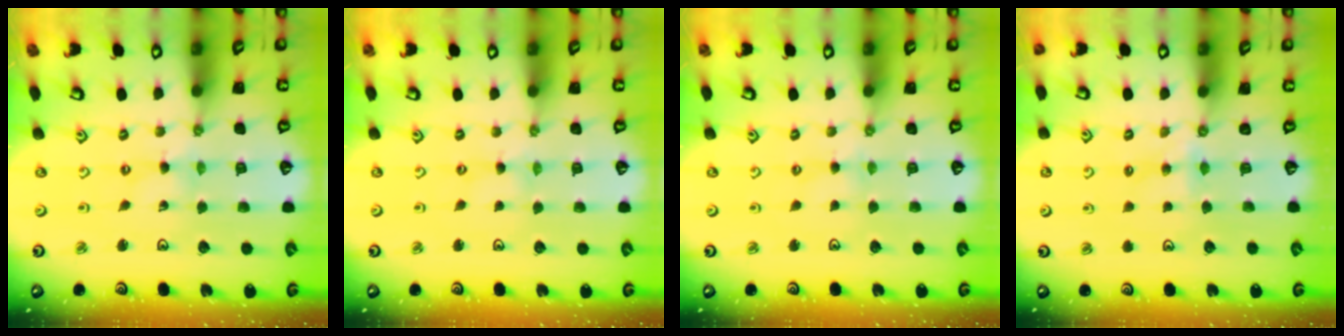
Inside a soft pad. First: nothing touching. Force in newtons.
{"total": 0.0}
{"total": 2.2, "press": 2.2, "slide": 0.3}
{"total": 3.6, "press": 3.6, "slide": 0.3}